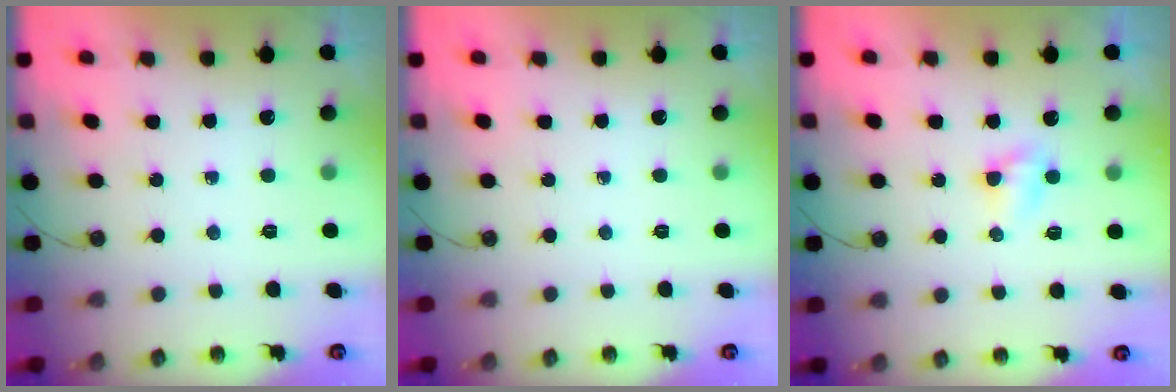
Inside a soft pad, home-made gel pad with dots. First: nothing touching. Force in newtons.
{"total": 0.0}
{"total": 5.0, "press": 3.5, "slide": 3.6}